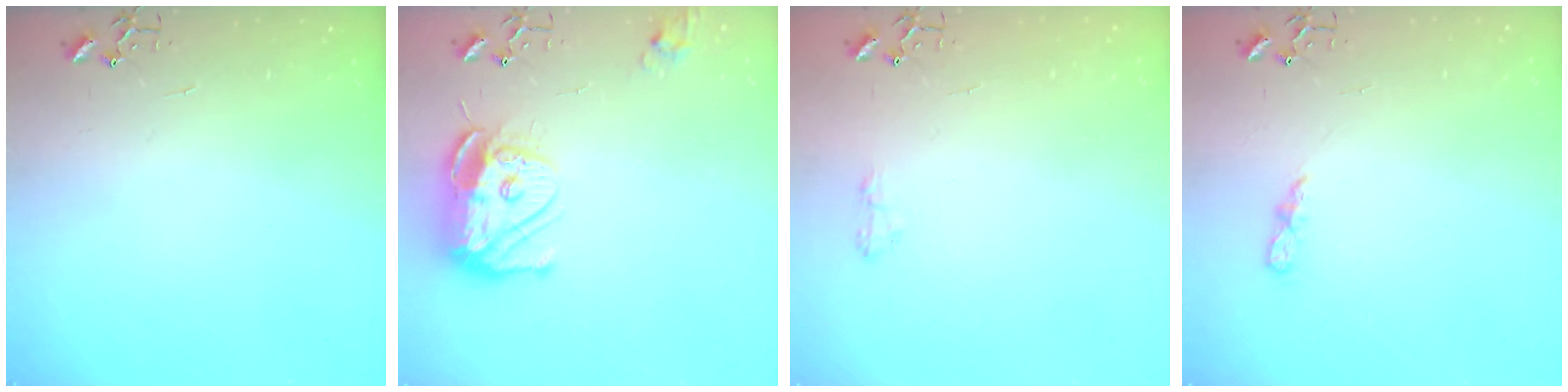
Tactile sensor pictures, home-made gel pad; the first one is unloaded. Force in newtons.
{"total": 13.5, "press": 13.4, "slide": 1.2}
{"total": 5.2, "press": 5.2, "slide": 0.7}
{"total": 4.6, "press": 4.6, "slide": 0.6}